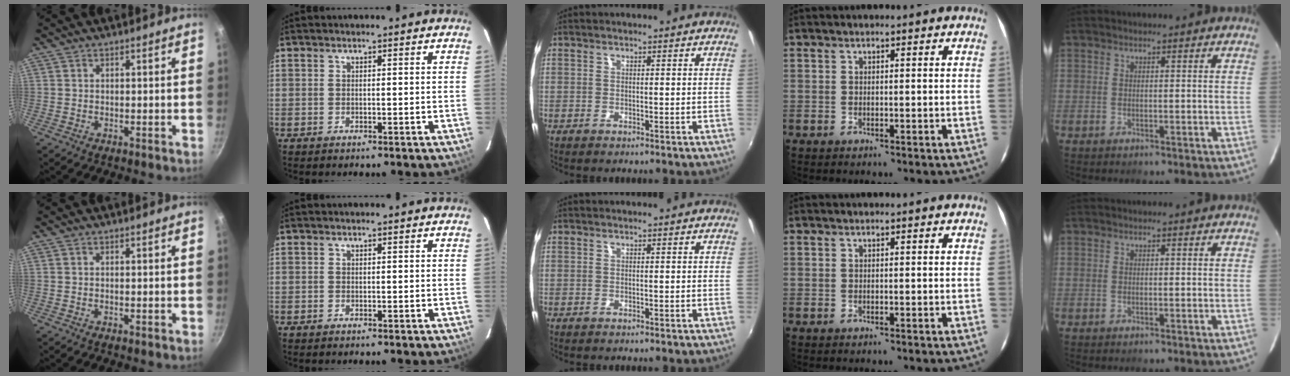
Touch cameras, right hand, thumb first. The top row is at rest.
{}